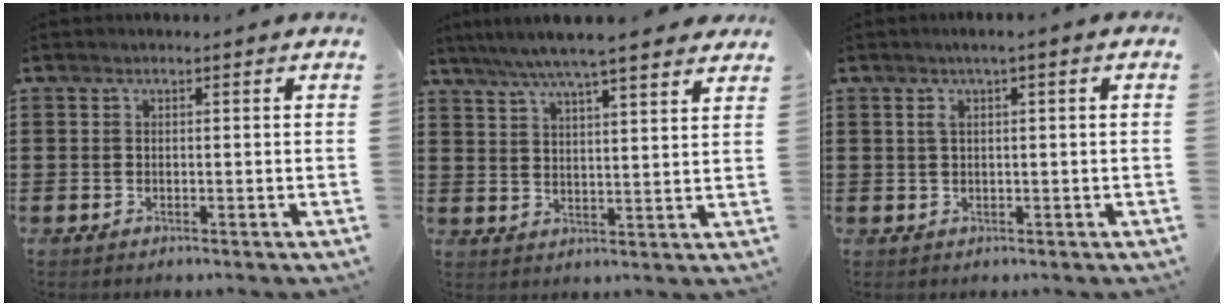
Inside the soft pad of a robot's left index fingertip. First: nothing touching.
{"total": 5.9, "force": [5.1, 0.2, 3.0], "torque": [-0.077, -0.016, 0.088]}
{"total": 1.9, "force": [0.2, 0.2, 1.9], "torque": [-0.035, -0.001, 0.004]}